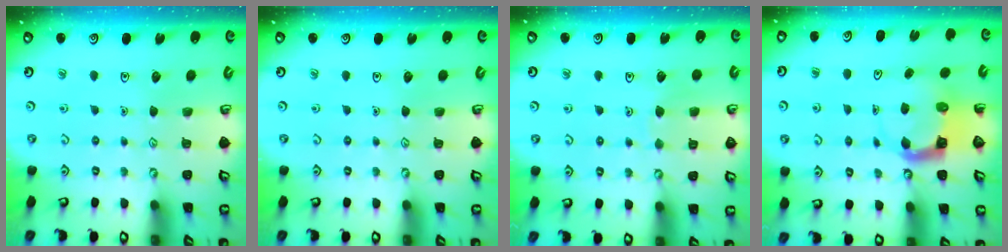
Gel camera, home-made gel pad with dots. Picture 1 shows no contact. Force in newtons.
{"total": 0.0}
{"total": 4.7, "press": 4.7, "slide": 0.4}
{"total": 3.9, "press": 3.9, "slide": 0.3}